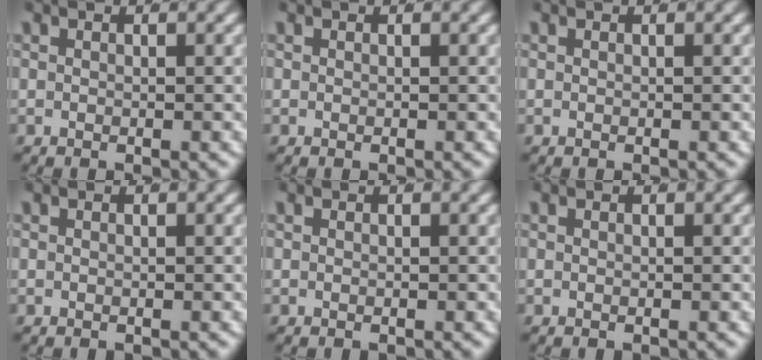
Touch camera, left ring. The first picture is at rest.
{"total": 0.0}
{"total": 0.0}
{"total": 0.0}
{"total": 0.0}
{"total": 1.1, "force": [-0.3, -1.0, -0.3], "torque": [0.012, -0.013, 0.007]}